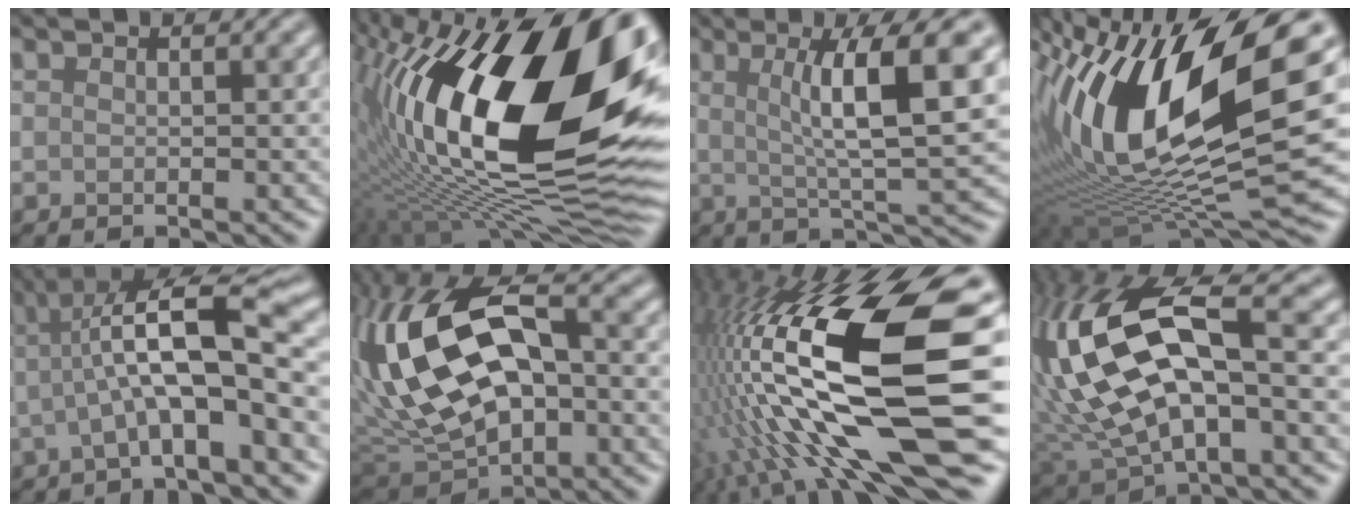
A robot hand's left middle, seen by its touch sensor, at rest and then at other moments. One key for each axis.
{"total": 20.6, "fx": 2.6, "fy": 8.9, "fz": 18.4, "tx": -0.313, "ty": 0.017, "tz": 0.038}
{"total": 8.6, "fx": 1.5, "fy": 1.5, "fz": 8.4, "tx": -0.116, "ty": -0.001, "tz": 0.034}
{"total": 16.3, "fx": 3.4, "fy": 7.0, "fz": 14.4, "tx": -0.284, "ty": 0.011, "tz": 0.059}
{"total": 9.1, "fx": -0.2, "fy": 2.3, "fz": 8.8, "tx": -0.137, "ty": 0.016, "tz": -0.004}
{"total": 17.1, "fx": 0.6, "fy": 9.6, "fz": 14.1, "tx": -0.289, "ty": 0.014, "tz": 0.016}
{"total": 18.1, "fx": -1.3, "fy": 5.1, "fz": 17.3, "tx": -0.337, "ty": 0.005, "tz": -0.017}
{"total": 16.1, "fx": 1.6, "fy": 7.8, "fz": 14.0, "tx": -0.313, "ty": 0.014, "tz": 0.039}